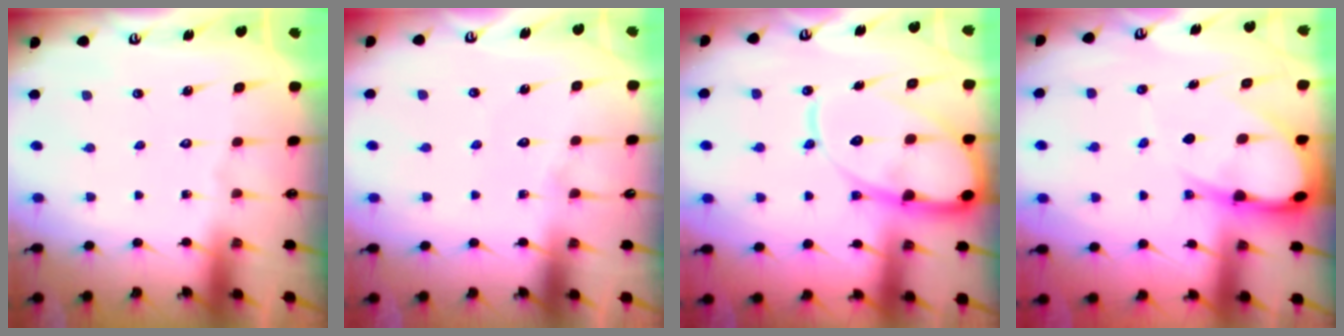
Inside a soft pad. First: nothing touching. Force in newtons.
{"total": 5.5, "press": 5.5, "slide": 0.4}
{"total": 15.8, "press": 15.7, "slide": 1.6}
{"total": 9.8, "press": 9.8, "slide": 1.1}